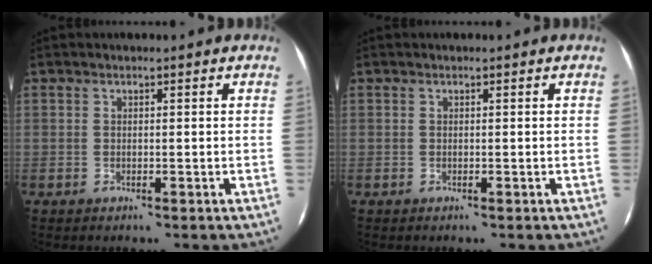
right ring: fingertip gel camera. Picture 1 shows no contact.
{"total": 0.0}